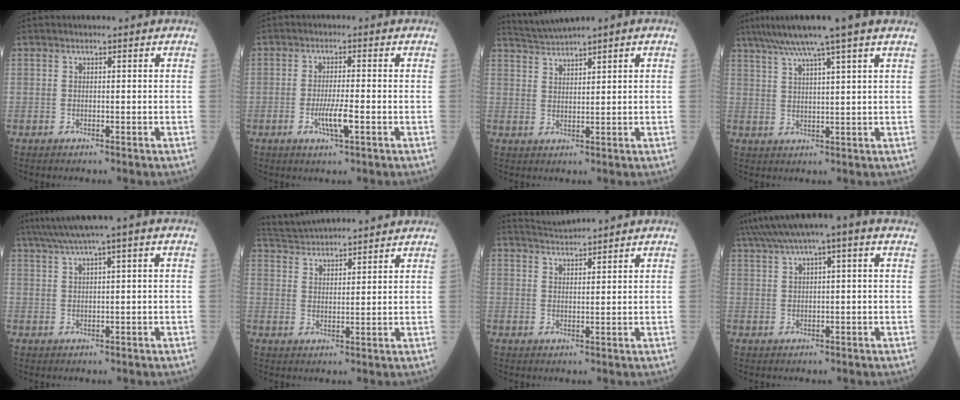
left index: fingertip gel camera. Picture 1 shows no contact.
{"total": 4.7, "force": [-1.9, 0.6, 4.3], "torque": [-0.083, -0.007, -0.037]}
{"total": 3.3, "force": [3.0, -0.7, 1.1], "torque": [-0.036, 0.013, 0.068]}
{"total": 9.6, "force": [7.1, -1.5, 6.3], "torque": [-0.106, 0.022, 0.106]}
{"total": 5.9, "force": [3.6, -0.6, 4.6], "torque": [-0.089, 0.028, 0.065]}
{"total": 10.8, "force": [10.4, 0.8, 2.9], "torque": [-0.064, 0.033, 0.169]}
{"total": 3.5, "force": [3.4, -0.8, -0.1], "torque": [-0.001, 0.013, 0.066]}
{"total": 8.2, "force": [5.1, 0.5, 6.5], "torque": [-0.114, 0.044, 0.082]}